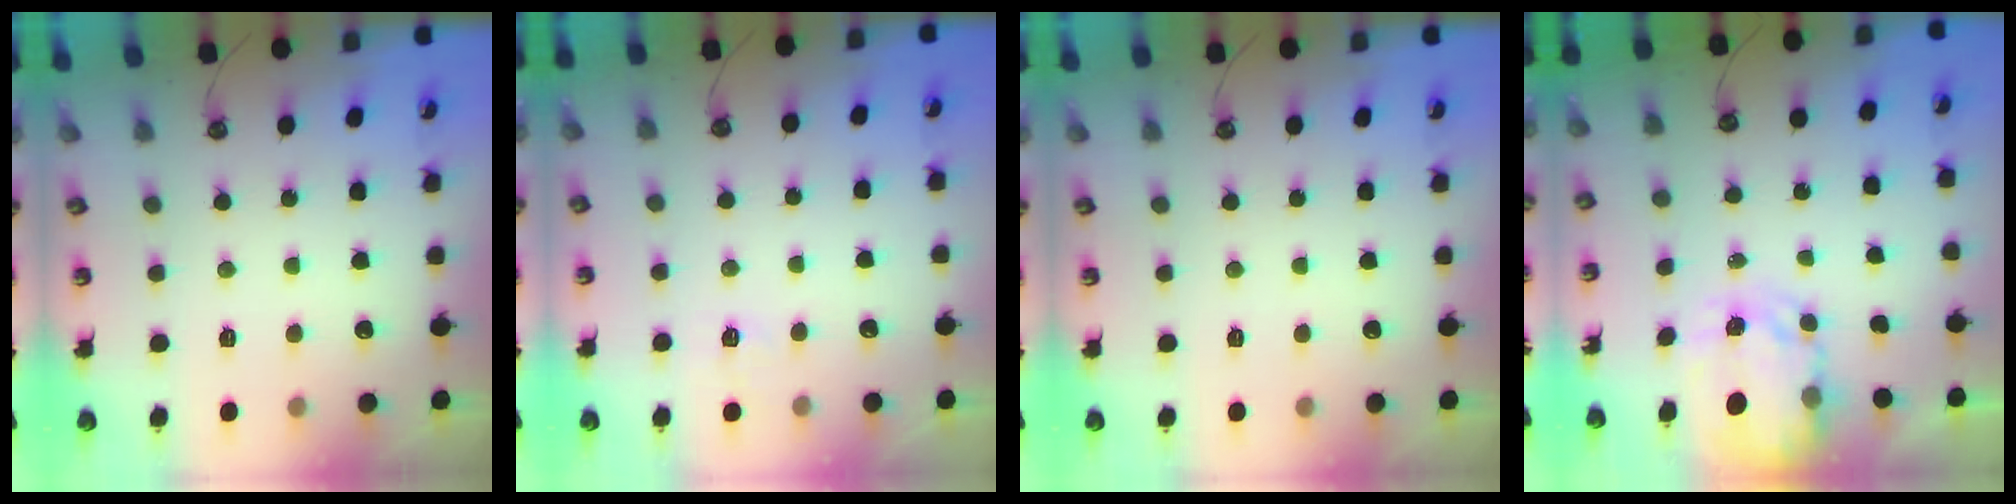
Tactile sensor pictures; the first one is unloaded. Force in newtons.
{"total": 2.8, "press": 2.8, "slide": 0.4}
{"total": 0.0}
{"total": 3.9, "press": 3.9, "slide": 0.4}